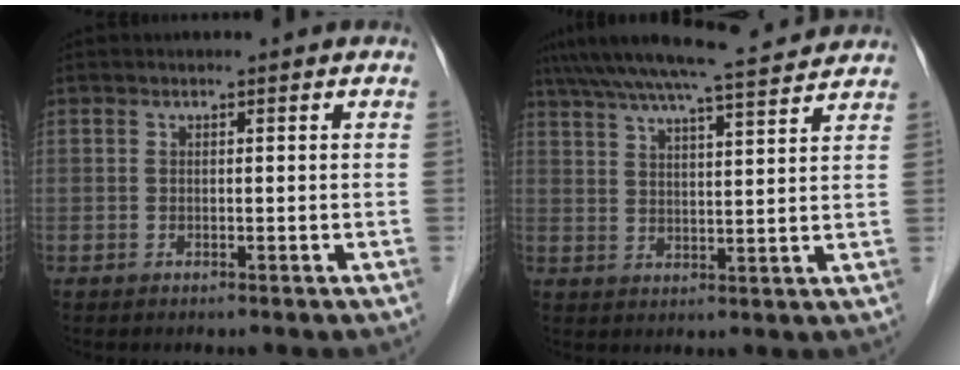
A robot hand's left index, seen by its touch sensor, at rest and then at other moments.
{"total": 16.1, "force": [14.4, 0.6, 7.2], "torque": [-0.131, 0.034, 0.208]}